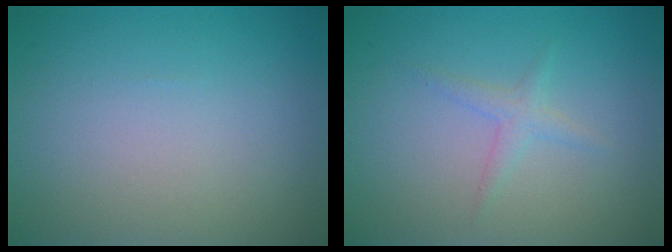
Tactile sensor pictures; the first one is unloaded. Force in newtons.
{"total": 1.3, "press": 1.3, "slide": 0.0}